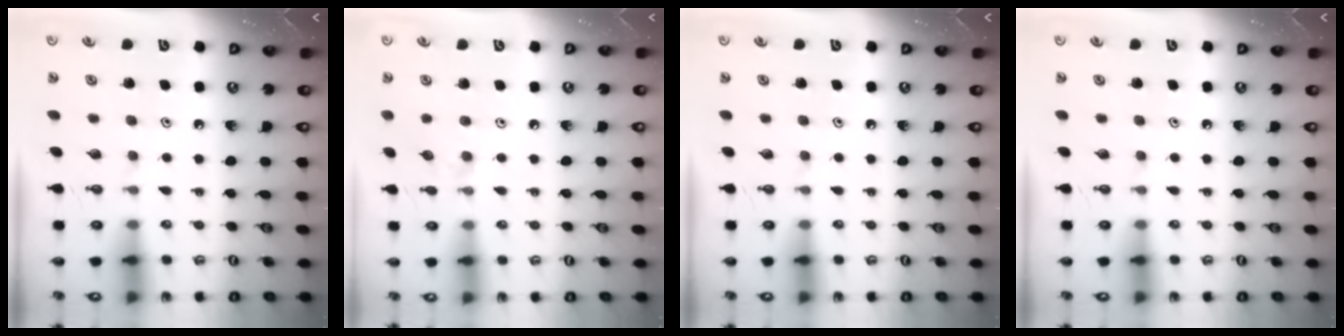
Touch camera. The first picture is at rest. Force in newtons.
{"total": 2.9, "press": 2.9, "slide": 0.3}
{"total": 0.0}
{"total": 0.0}